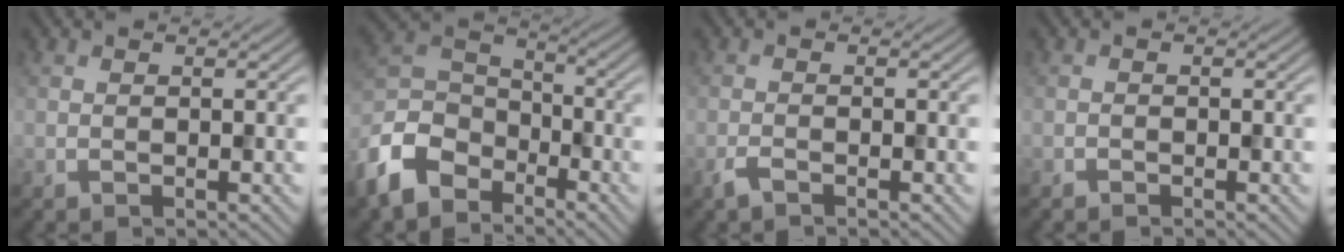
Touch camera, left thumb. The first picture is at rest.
{"total": 10.6, "force": [-7.2, 6.1, 4.8], "torque": [-0.130, -0.011, -0.169]}
{"total": 1.5, "force": [-1.2, 0.2, 0.9], "torque": [-0.022, 0.000, -0.028]}
{"total": 0.6, "force": [-0.6, 0.0, 0.0], "torque": [0.002, -0.001, -0.011]}